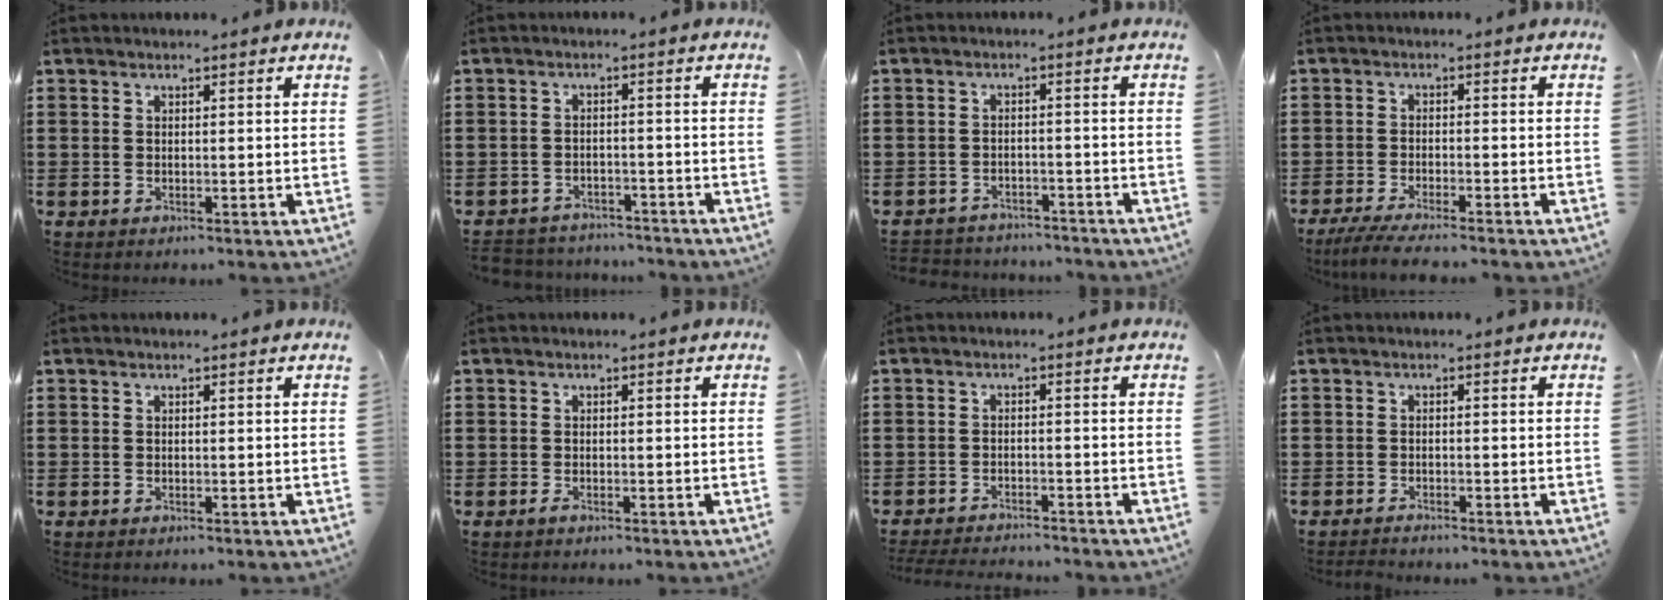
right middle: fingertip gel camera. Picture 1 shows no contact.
{"total": 3.0, "force": [-3.0, 0.4, -0.2], "torque": [-0.006, -0.003, -0.064]}
{"total": 2.7, "force": [-2.7, 0.4, -0.2], "torque": [-0.006, -0.003, -0.059]}
{"total": 3.8, "force": [-3.3, -0.1, 1.7], "torque": [-0.043, -0.014, -0.066]}
{"total": 0.0}
{"total": 0.6, "force": [-0.4, 0.0, 0.5], "torque": [-0.012, -0.007, -0.005]}
{"total": 2.7, "force": [-2.7, 0.0, 0.3], "torque": [-0.009, -0.003, -0.056]}
{"total": 1.1, "force": [-1.1, 0.0, 0.2], "torque": [-0.007, 0.000, -0.022]}